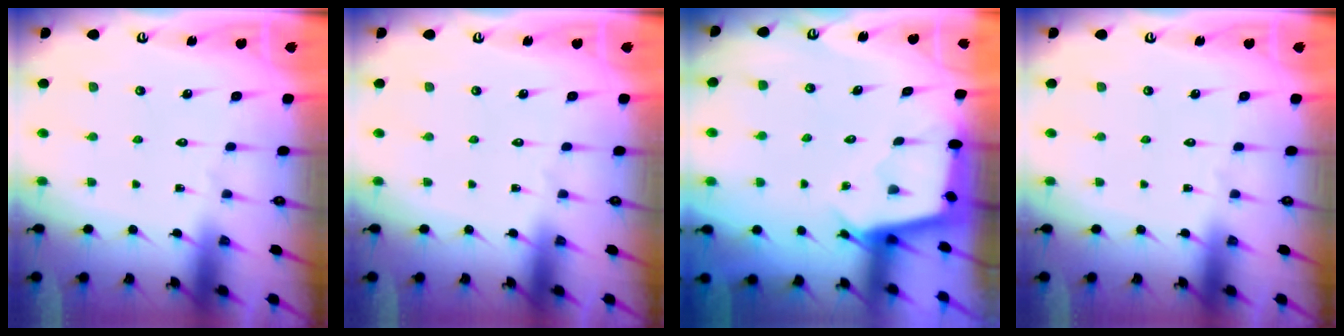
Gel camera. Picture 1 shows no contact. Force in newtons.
{"total": 0.0}
{"total": 2.6, "press": 2.6, "slide": 0.5}
{"total": 0.0}